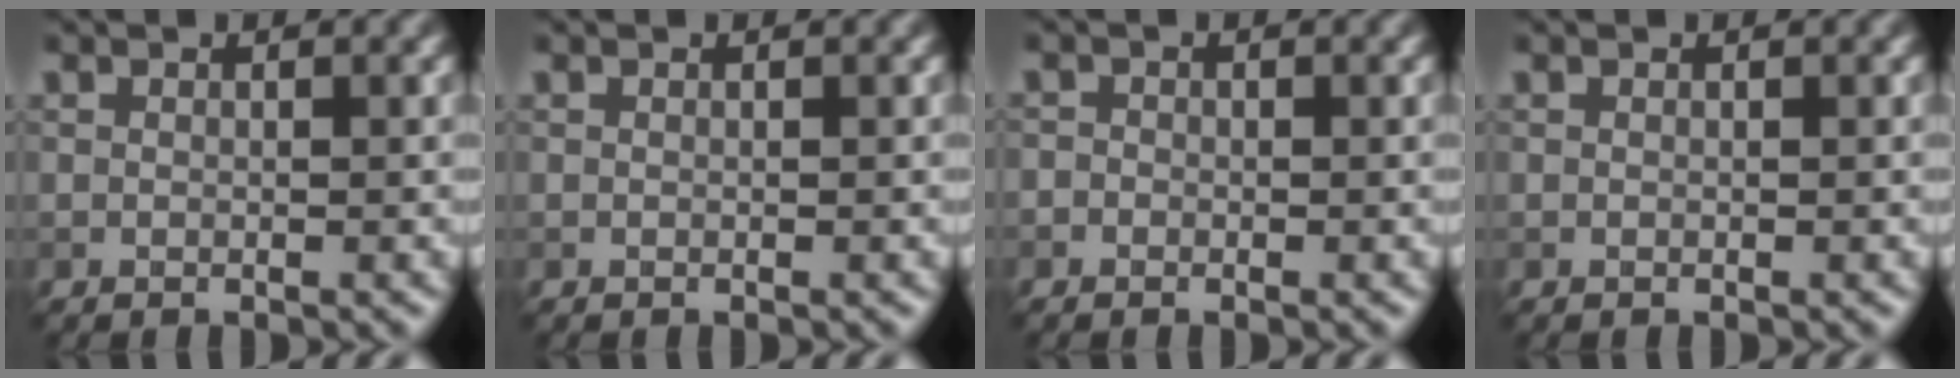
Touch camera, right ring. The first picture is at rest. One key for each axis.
{"total": 0.0}
{"total": 0.7, "fx": -0.3, "fy": 0.6, "fz": 0.1, "tx": 0.001, "ty": -0.004, "tz": -0.009}
{"total": 0.0}